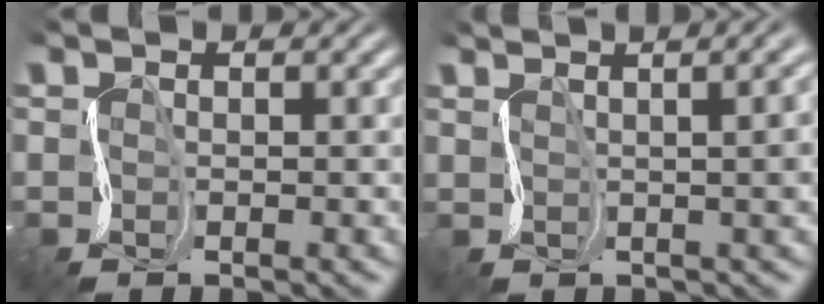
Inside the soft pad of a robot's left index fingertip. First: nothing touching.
{"total": 9.5, "force": [2.2, 4.8, 7.9], "torque": [-0.048, 0.051, 0.001]}